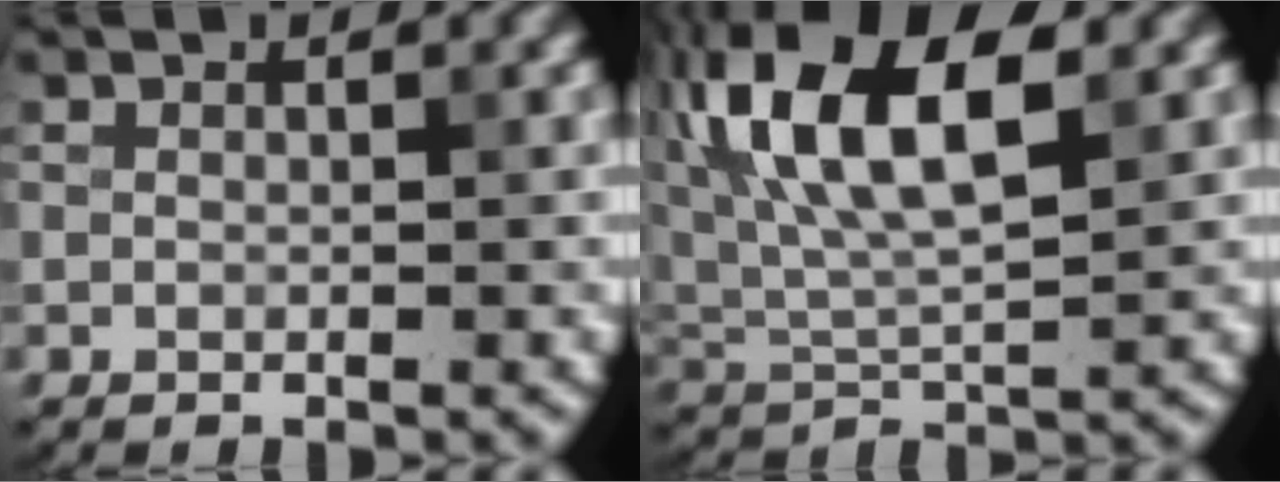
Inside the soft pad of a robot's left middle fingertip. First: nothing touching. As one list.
[{"total": 11.0, "force": [4.6, 4.7, 8.8], "torque": [-0.177, 0.017, 0.079]}]